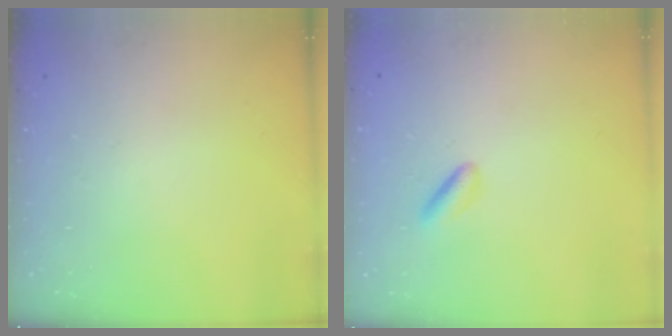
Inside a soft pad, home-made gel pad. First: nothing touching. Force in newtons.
{"total": 2.5, "press": 2.3, "slide": 1.0}